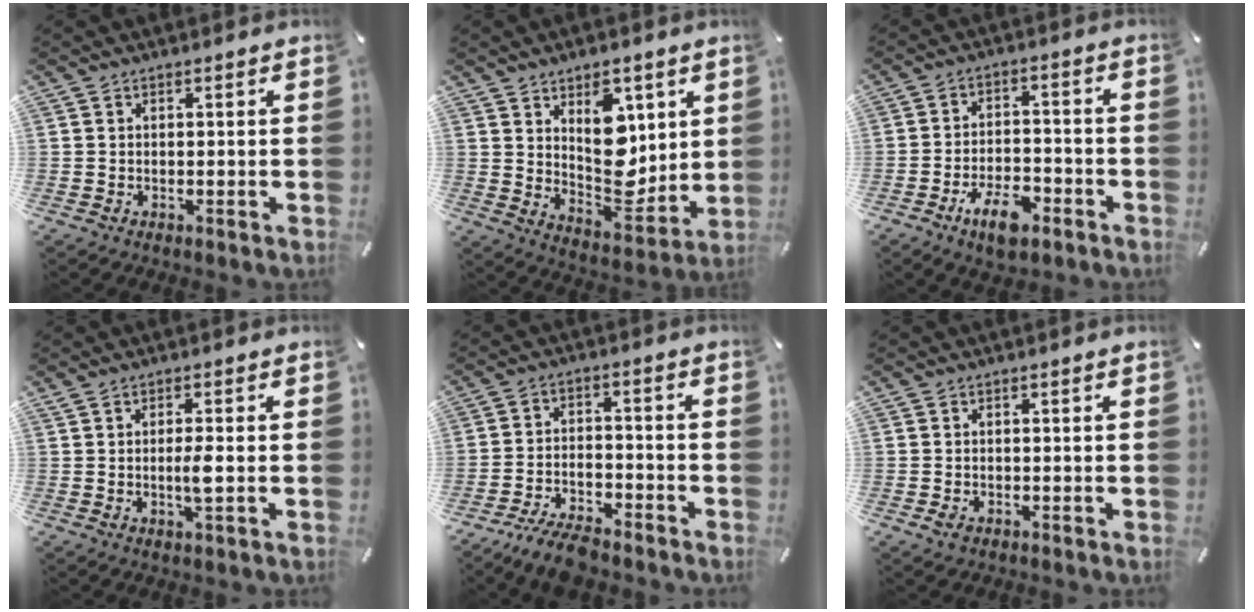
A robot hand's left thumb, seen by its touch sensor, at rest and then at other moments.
{"total": 12.2, "force": [4.6, 8.3, 7.6], "torque": [-0.095, -0.038, 0.085]}
{"total": 9.2, "force": [-5.6, 4.4, 5.9], "torque": [-0.108, 0.024, -0.099]}
{"total": 4.1, "force": [-0.3, 0.4, 4.1], "torque": [-0.072, -0.005, -0.008]}
{"total": 8.0, "force": [-7.0, 2.2, 3.0], "torque": [-0.054, 0.037, -0.134]}
{"total": 1.3, "force": [-0.5, 1.1, 0.6], "torque": [-0.010, 0.002, -0.010]}